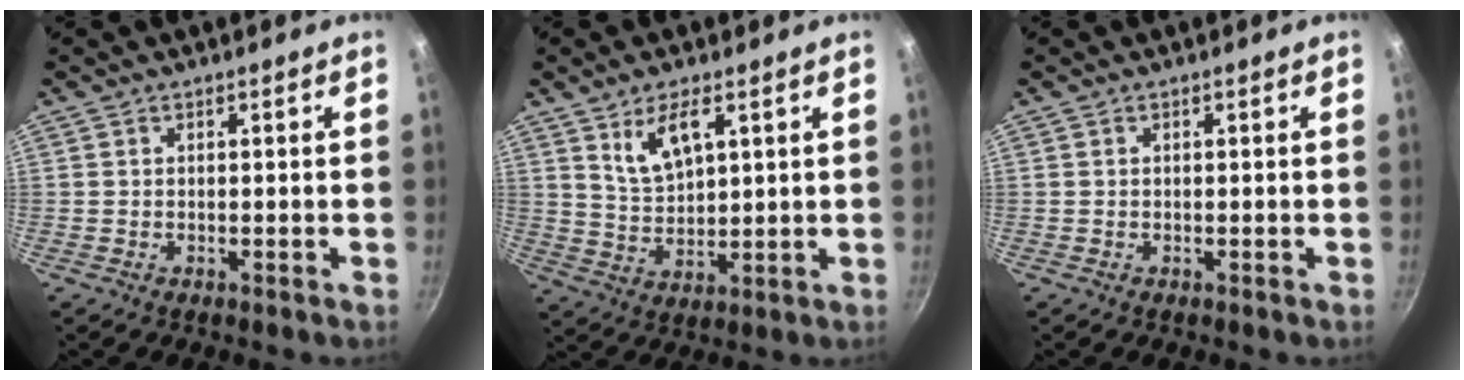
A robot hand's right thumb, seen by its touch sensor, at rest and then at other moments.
{"total": 7.8, "force": [3.9, 3.5, 5.7], "torque": [-0.092, -0.021, 0.084]}
{"total": 0.0}